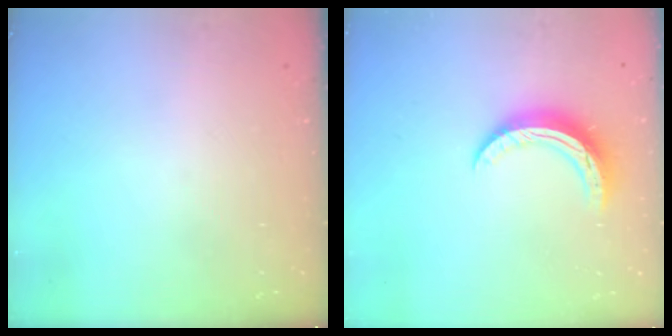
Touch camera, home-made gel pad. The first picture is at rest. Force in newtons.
{"total": 9.9, "press": 9.9, "slide": 0.5}